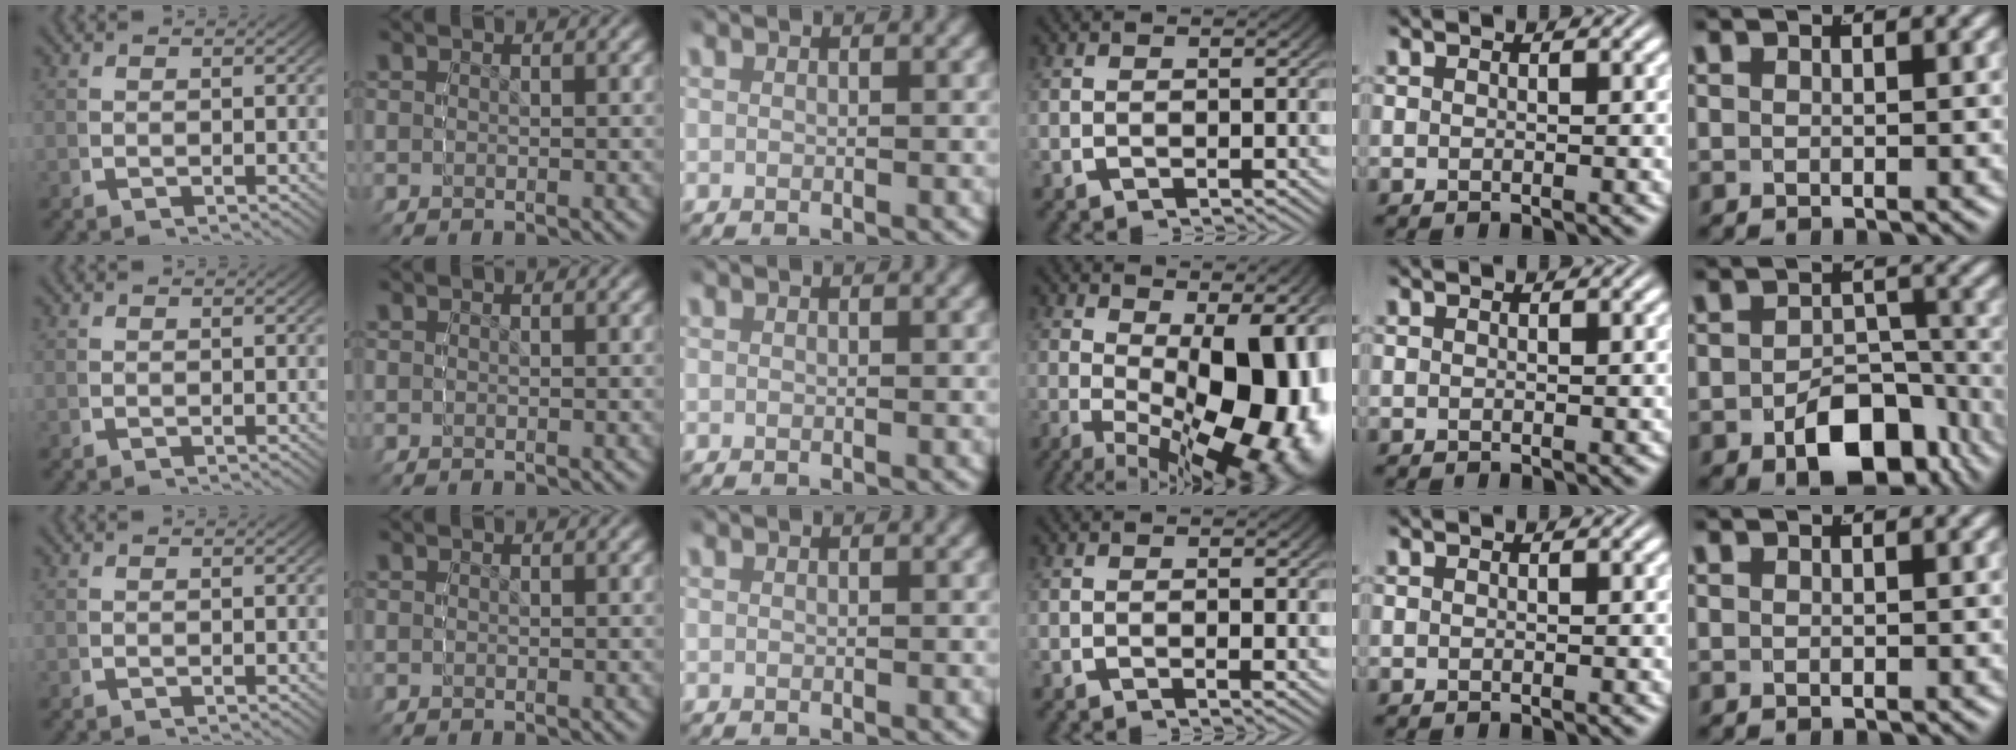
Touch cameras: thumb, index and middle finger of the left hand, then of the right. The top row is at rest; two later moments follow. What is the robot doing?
{"motion": "lift_and_place", "object": "toy banana"}